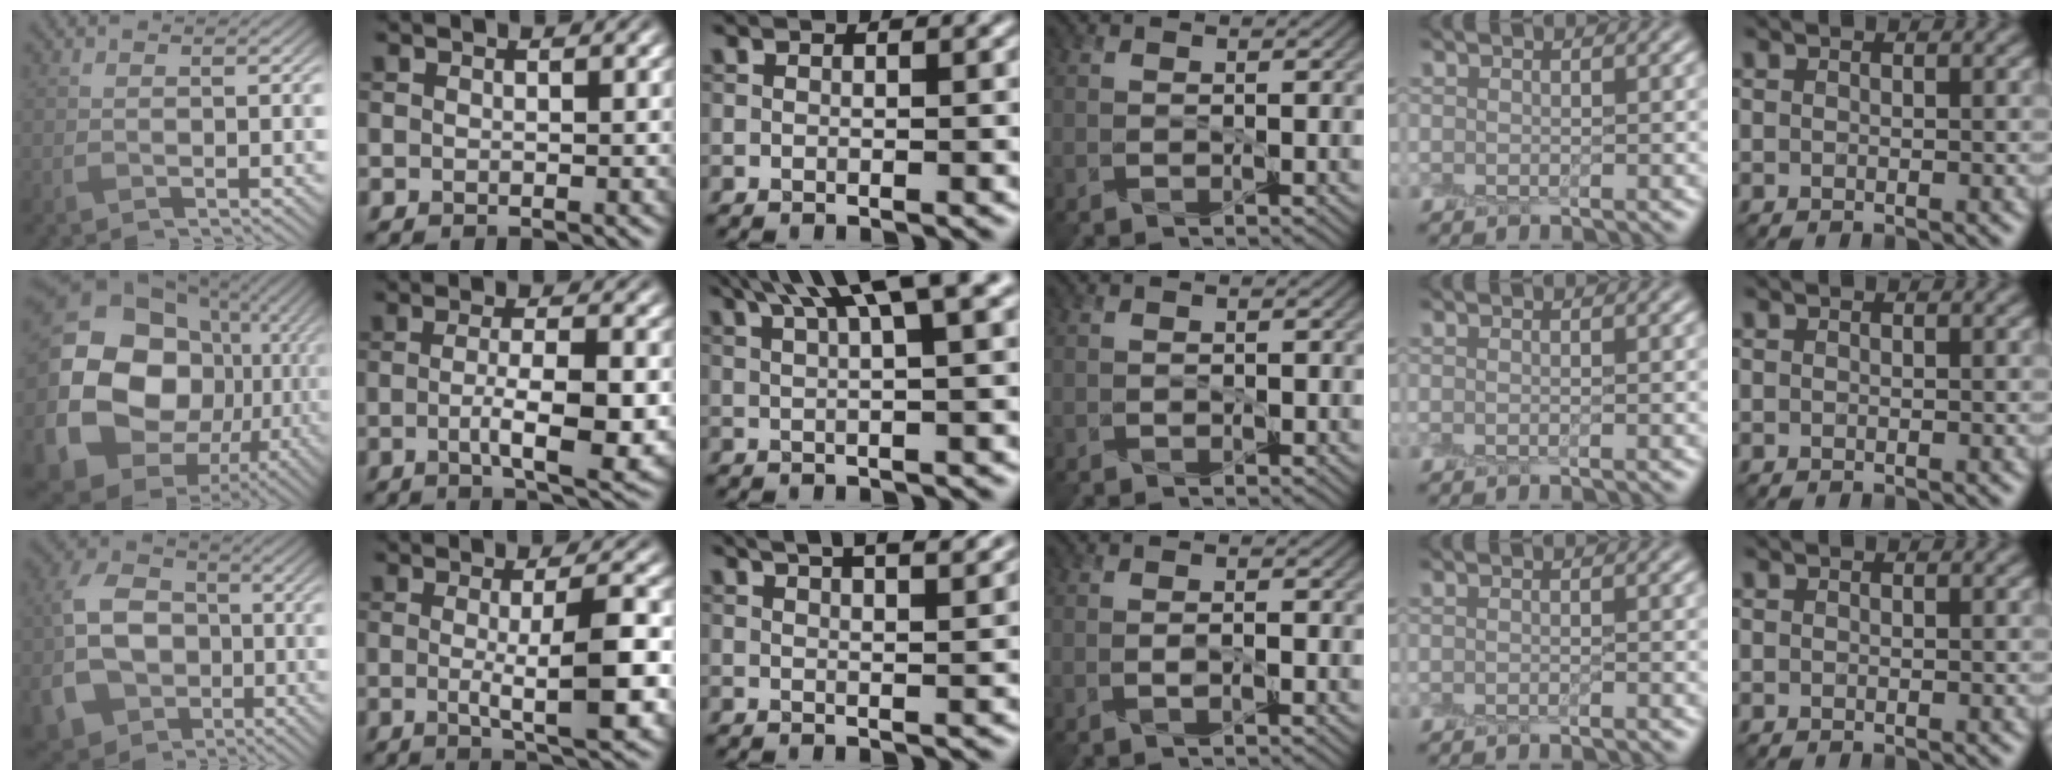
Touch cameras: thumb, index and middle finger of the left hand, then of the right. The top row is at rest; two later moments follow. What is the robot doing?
{"motion": "peel", "object": "plastic screen protector"}